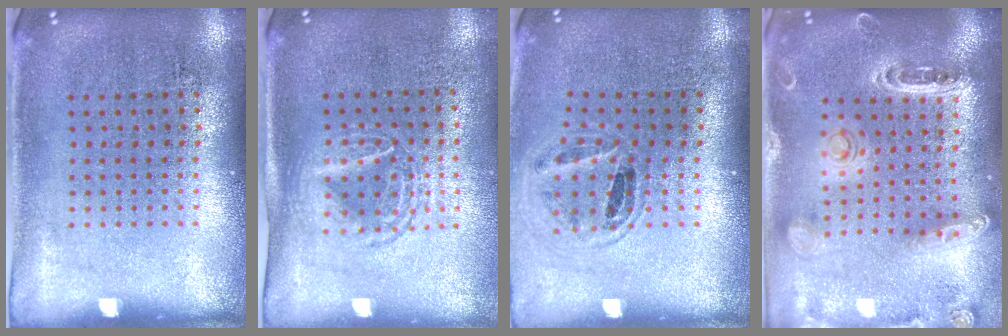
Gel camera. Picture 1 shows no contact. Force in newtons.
{"total": 1.5, "press": 1.3, "slide": 0.7}
{"total": 0.9, "press": 0.9, "slide": 0.1}
{"total": 1.4, "press": 1.4, "slide": 0.0}